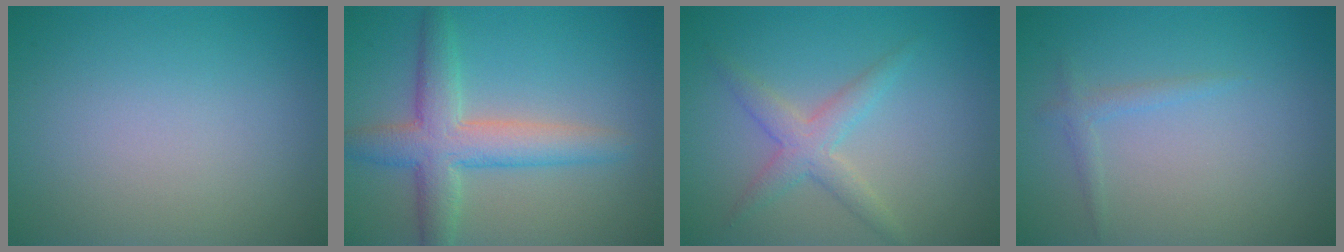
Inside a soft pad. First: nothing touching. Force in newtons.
{"total": 5.4, "press": 5.4, "slide": 0.1}
{"total": 2.8, "press": 2.8, "slide": 0.1}
{"total": 1.1, "press": 1.1, "slide": 0.1}